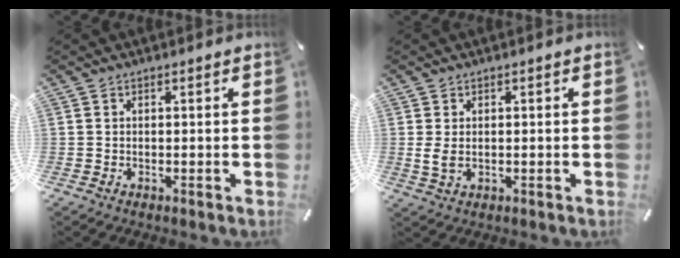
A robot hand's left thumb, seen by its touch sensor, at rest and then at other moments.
{"total": 3.3, "force": [0.0, 2.1, 2.5], "torque": [-0.053, -0.004, -0.004]}